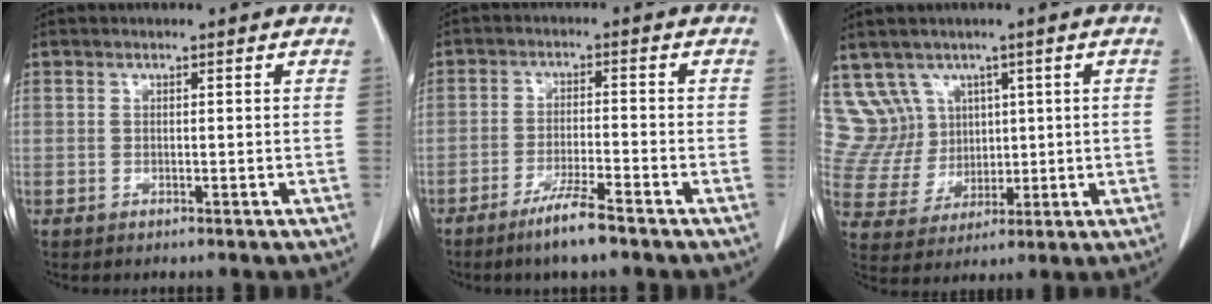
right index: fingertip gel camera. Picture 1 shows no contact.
{"total": 5.7, "force": [-4.2, 0.0, 3.9], "torque": [-0.075, -0.011, -0.079]}
{"total": 9.1, "force": [4.8, 7.7, 0.5], "torque": [-0.020, 0.043, 0.110]}